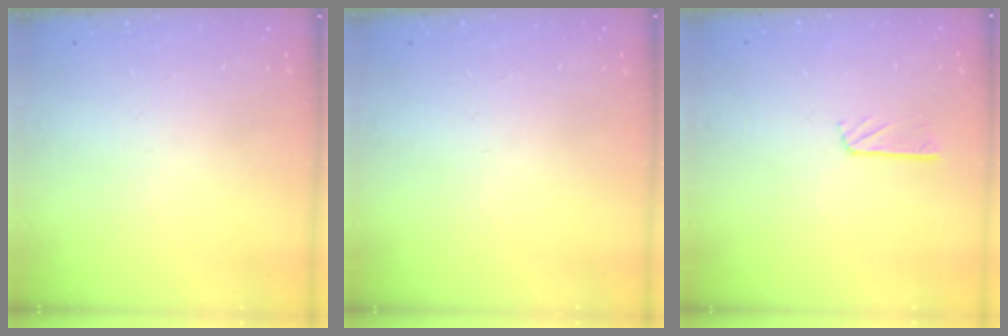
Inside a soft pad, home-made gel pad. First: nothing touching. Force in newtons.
{"total": 0.0}
{"total": 3.0, "press": 3.0, "slide": 0.3}